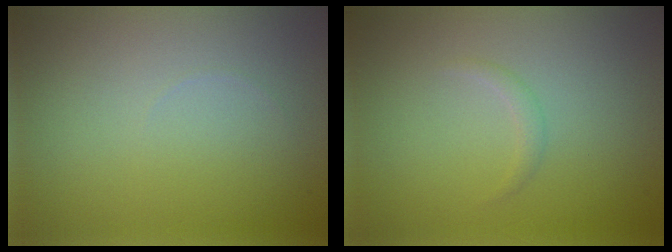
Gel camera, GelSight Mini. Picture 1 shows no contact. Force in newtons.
{"total": 0.7, "press": 0.7, "slide": 0.0}